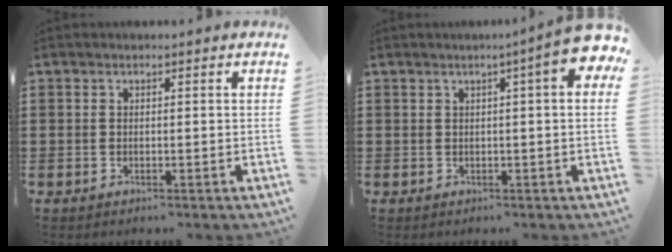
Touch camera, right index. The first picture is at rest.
{"total": 5.1, "force": [2.1, 0.3, 4.7], "torque": [-0.075, -0.005, 0.031]}